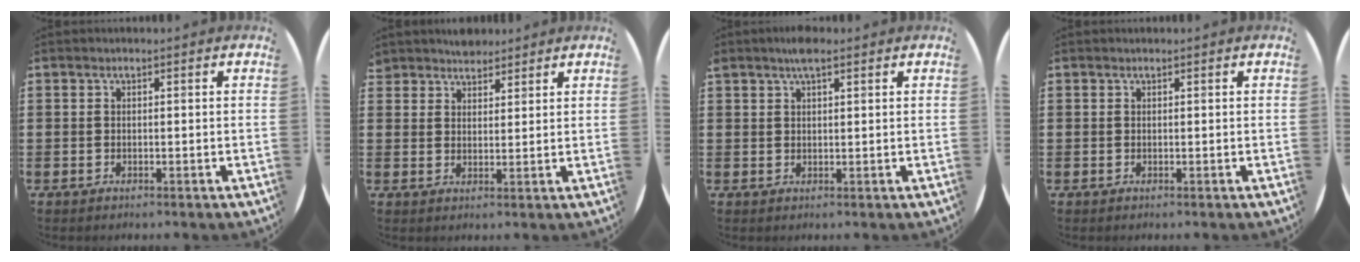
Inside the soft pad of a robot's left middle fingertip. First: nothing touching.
{"total": 3.0, "force": [2.8, 0.8, -0.3], "torque": [-0.003, -0.002, 0.056]}
{"total": 2.7, "force": [2.1, 0.7, 1.5], "torque": [-0.025, 0.002, 0.036]}
{"total": 0.0}